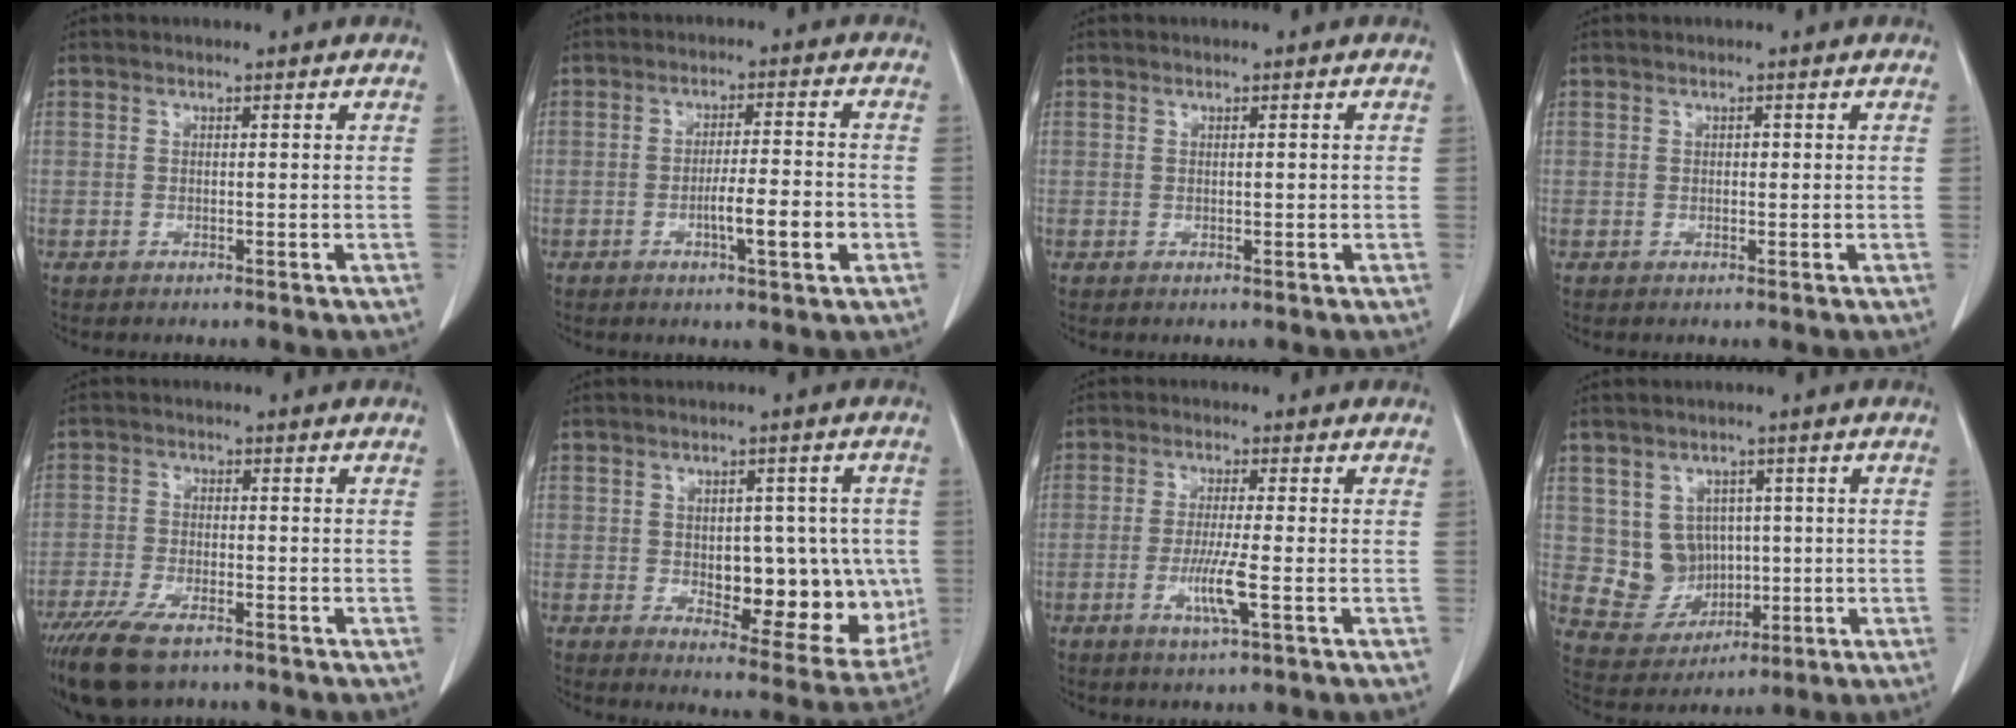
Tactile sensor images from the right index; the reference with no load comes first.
{"total": 6.8, "force": [-2.3, 0.6, 6.4], "torque": [-0.101, -0.001, -0.036]}
{"total": 0.6, "force": [0.0, 0.2, 0.6], "torque": [-0.009, 0.000, 0.000]}
{"total": 0.8, "force": [0.0, 0.5, 0.7], "torque": [-0.007, 0.001, -0.002]}
{"total": 9.1, "force": [-6.6, 2.8, 5.5], "torque": [-0.104, -0.019, -0.120]}
{"total": 14.5, "force": [-1.4, 6.9, 12.6], "torque": [-0.157, 0.007, 0.003]}
{"total": 5.5, "force": [-1.9, -0.2, 5.2], "torque": [-0.101, -0.013, -0.036]}
{"total": 7.2, "force": [0.8, 6.6, 2.5], "torque": [-0.047, 0.017, 0.032]}